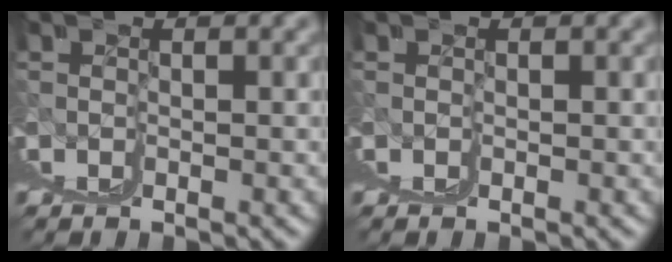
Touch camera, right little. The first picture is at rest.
{"total": 0.0}